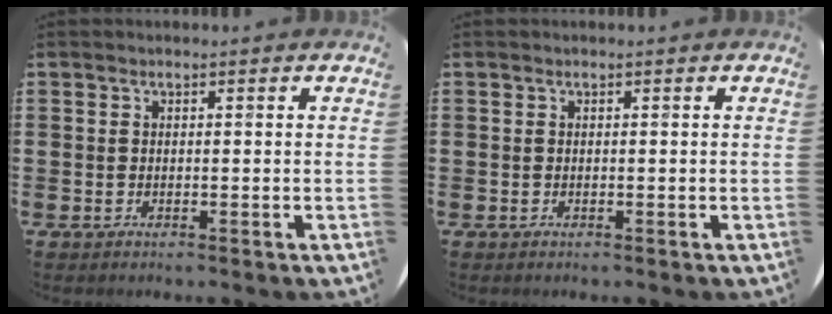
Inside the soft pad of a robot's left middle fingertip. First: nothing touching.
{"total": 0.0}